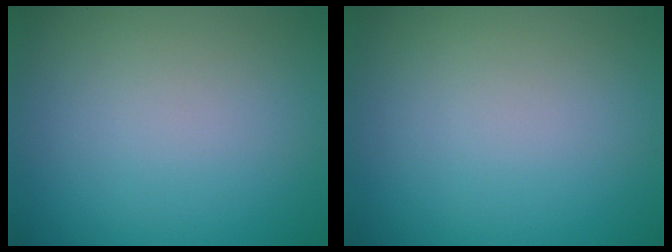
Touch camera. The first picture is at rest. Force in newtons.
{"total": 0.0}